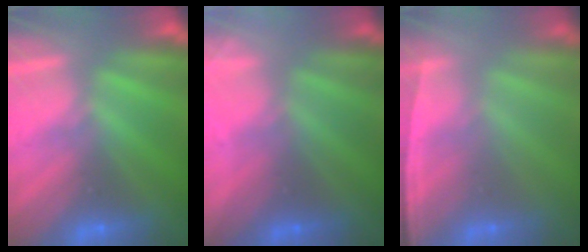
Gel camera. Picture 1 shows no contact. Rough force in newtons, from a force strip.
{"total": 2.6}
{"total": 1.3}